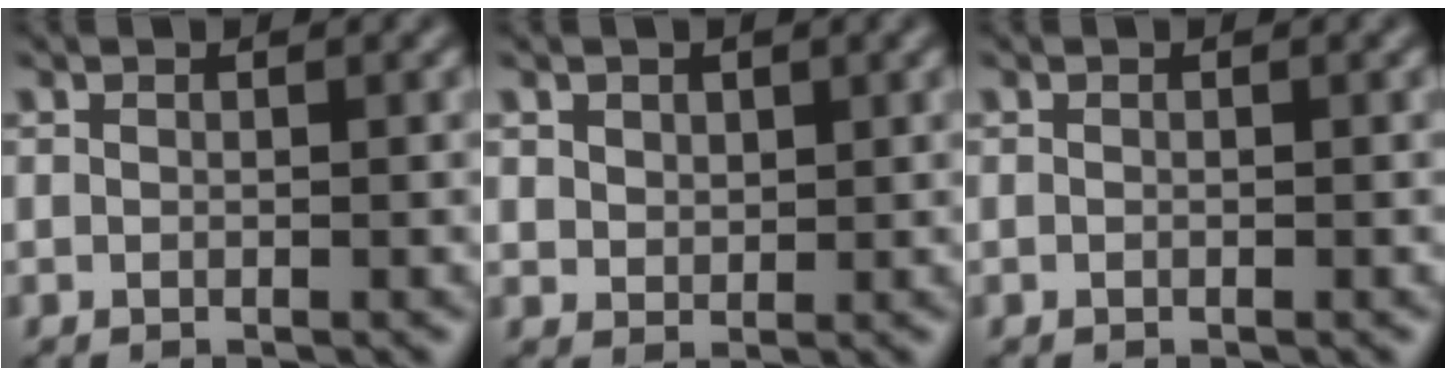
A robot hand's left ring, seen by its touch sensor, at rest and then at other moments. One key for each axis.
{"total": 1.8, "fx": 1.1, "fy": 1.4, "fz": 0.6, "tx": -0.017, "ty": -0.005, "tz": 0.025}
{"total": 0.0}